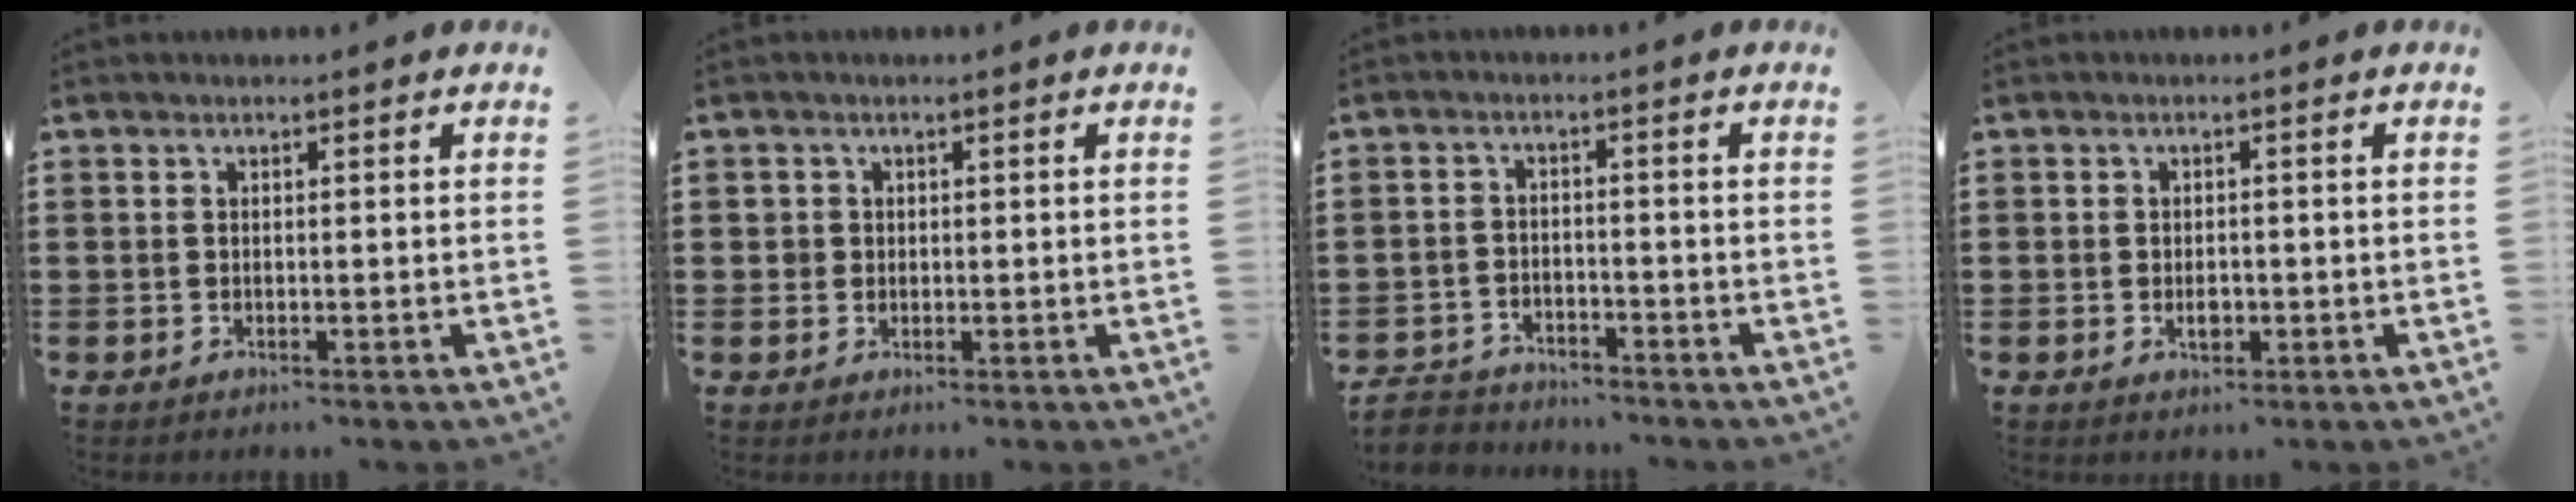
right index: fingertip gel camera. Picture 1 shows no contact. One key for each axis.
{"total": 1.3, "fx": 0.2, "fy": 1.3, "fz": 0.2, "tx": -0.008, "ty": 0.006, "tz": 0.004}
{"total": 3.1, "fx": -3.1, "fy": 0.7, "fz": -0.2, "tx": -0.012, "ty": -0.002, "tz": -0.069}
{"total": 2.2, "fx": -0.5, "fy": 1.1, "fz": 1.8, "tx": -0.034, "ty": -0.001, "tz": -0.008}